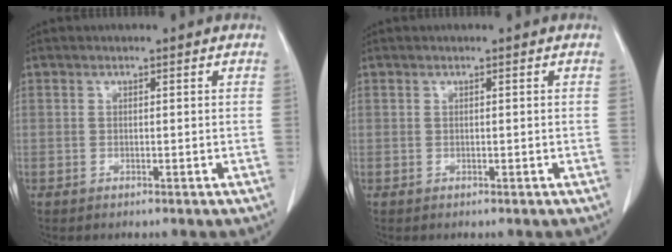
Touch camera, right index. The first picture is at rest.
{"total": 0.0}